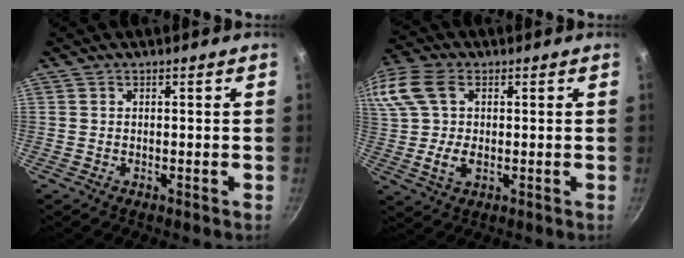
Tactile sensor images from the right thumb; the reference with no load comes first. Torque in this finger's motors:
{"motor_torque": [0.13, 0.63, 0.81, -0.33, 0.35]}